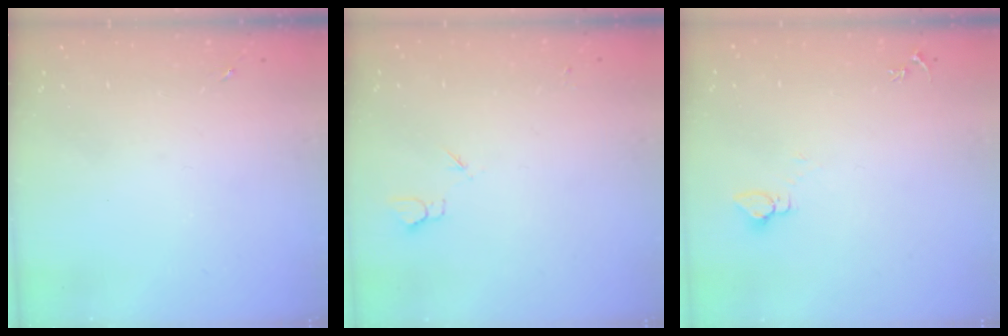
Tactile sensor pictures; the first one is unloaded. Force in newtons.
{"total": 3.2, "press": 3.2, "slide": 0.4}
{"total": 2.7, "press": 2.7, "slide": 0.1}